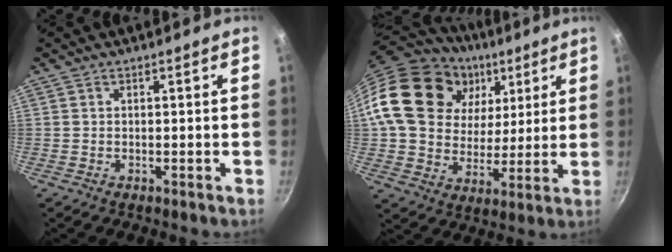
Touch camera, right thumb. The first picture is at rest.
{"total": 24.3, "force": [9.0, 17.9, 13.7], "torque": [-0.221, -0.009, 0.158]}